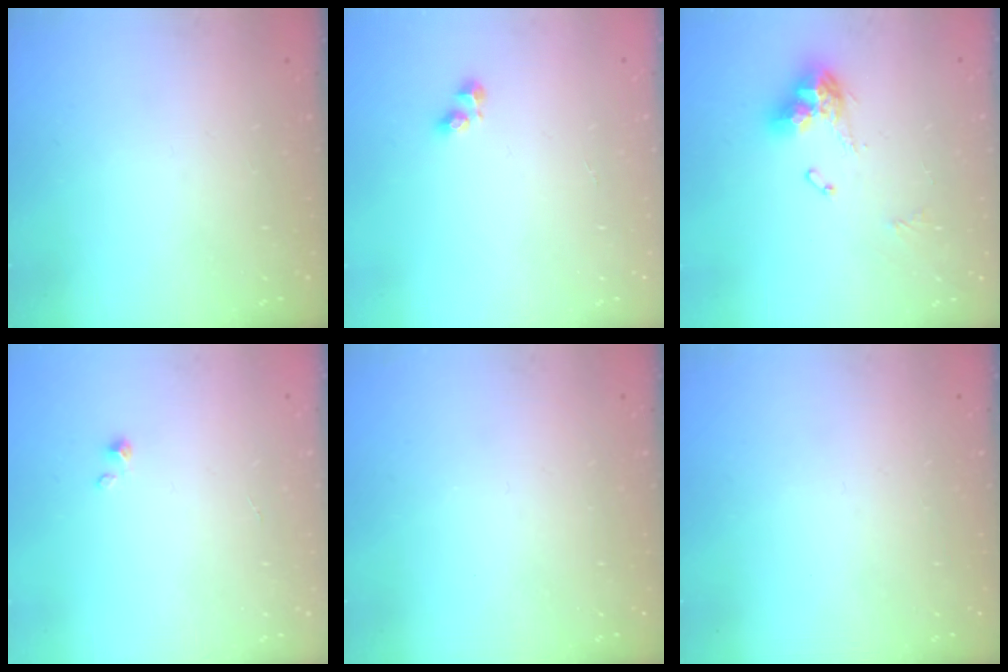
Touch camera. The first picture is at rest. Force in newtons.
{"total": 2.6, "press": 2.6, "slide": 0.2}
{"total": 11.0, "press": 10.9, "slide": 1.3}
{"total": 0.7, "press": 0.7, "slide": 0.1}
{"total": 0.0}
{"total": 0.0}